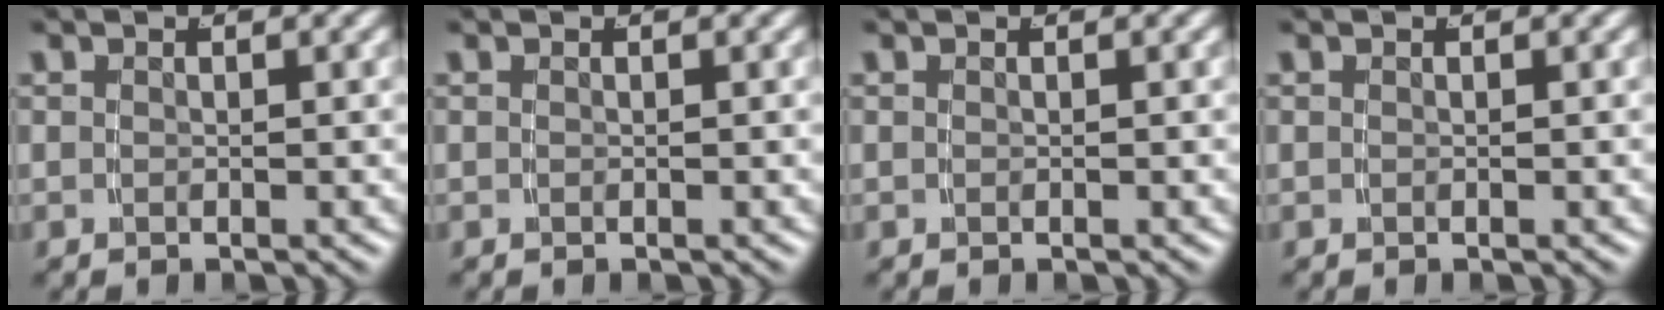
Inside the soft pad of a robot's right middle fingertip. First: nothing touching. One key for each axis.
{"total": 0.0}
{"total": 0.0}
{"total": 0.0}